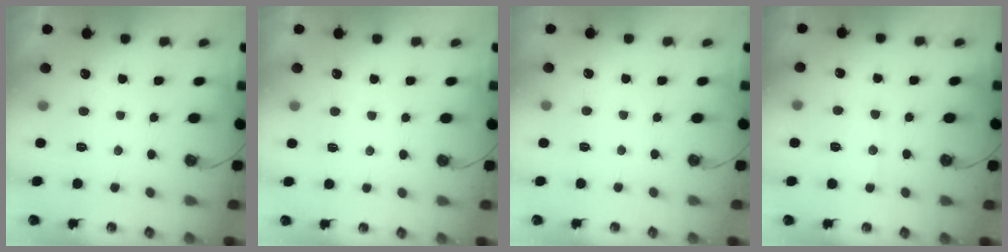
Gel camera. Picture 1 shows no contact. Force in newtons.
{"total": 4.2, "press": 4.2, "slide": 0.4}
{"total": 2.0, "press": 2.0, "slide": 0.4}
{"total": 7.1, "press": 7.1, "slide": 0.6}